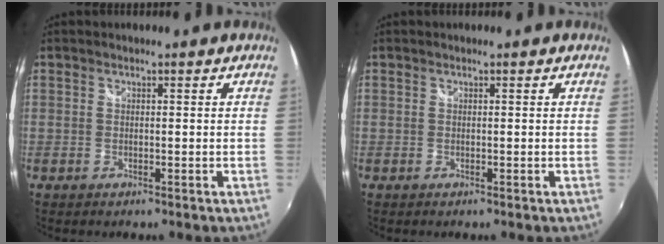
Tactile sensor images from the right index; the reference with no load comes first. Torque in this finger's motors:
{"motor_torque": [0.13, 0.12, 0.00, 0.01]}